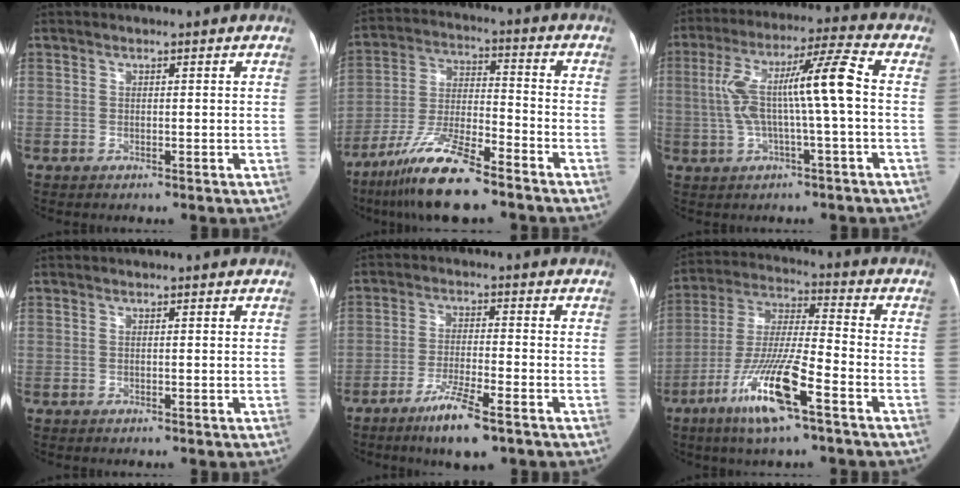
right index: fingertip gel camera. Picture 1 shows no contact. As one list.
[{"total": 12.8, "force": [-9.6, 2.1, 8.3], "torque": [-0.168, -0.016, -0.176]}, {"total": 11.9, "force": [0.0, 0.2, 11.9], "torque": [-0.224, 0.032, -0.003]}, {"total": 0.0}, {"total": 7.9, "force": [-5.2, 0.7, 5.9], "torque": [-0.115, -0.016, -0.088]}, {"total": 14.1, "force": [-7.4, 1.1, 11.9], "torque": [-0.241, -0.021, -0.141]}]